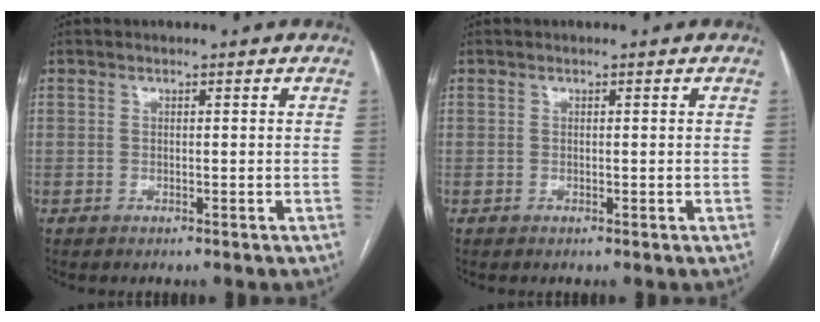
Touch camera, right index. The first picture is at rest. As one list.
[{"total": 0.0}]